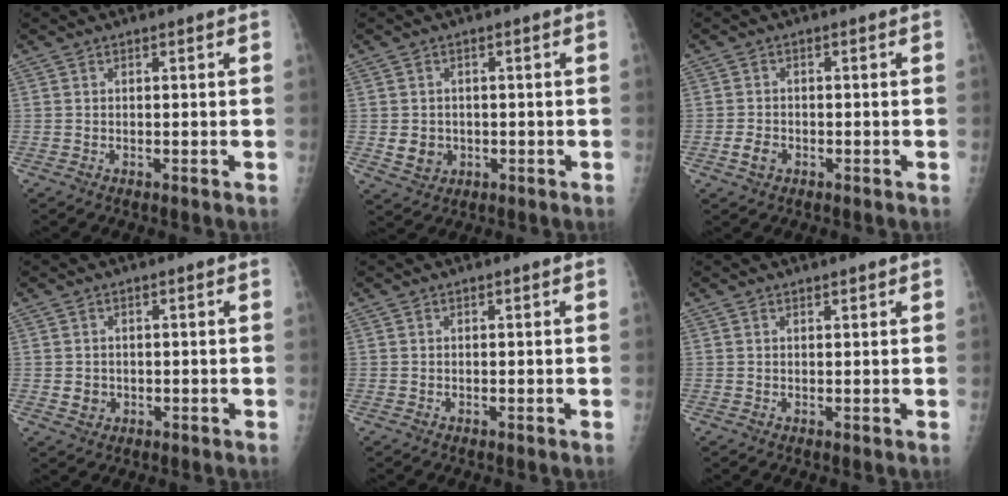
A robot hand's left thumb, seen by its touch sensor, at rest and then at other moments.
{"total": 4.1, "force": [-0.5, 3.7, 1.8], "torque": [-0.015, 0.002, 0.002]}
{"total": 2.7, "force": [-1.1, 2.0, 1.4], "torque": [-0.023, 0.006, -0.019]}
{"total": 2.3, "force": [-0.3, 2.1, 0.9], "torque": [-0.005, 0.002, 0.002]}
{"total": 0.0}
{"total": 0.7, "force": [0.6, 0.2, 0.3], "torque": [-0.005, -0.004, 0.010]}